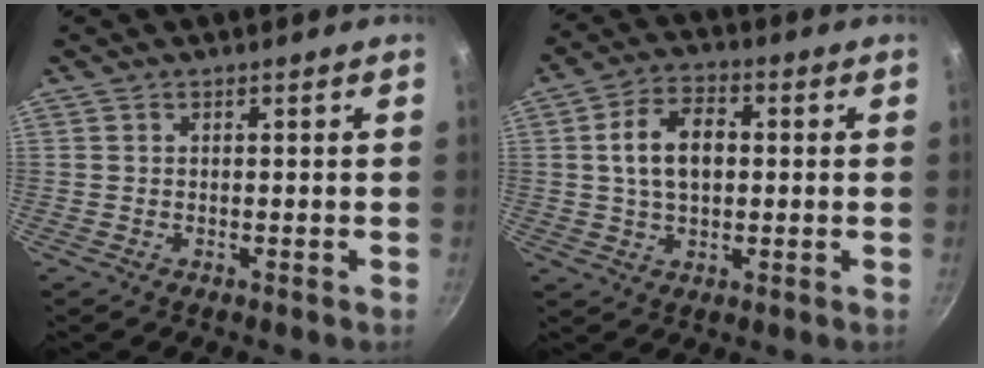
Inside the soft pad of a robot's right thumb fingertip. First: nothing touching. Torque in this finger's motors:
{"motor_torque": [-1.03, 1.20, 0.87, 0.41, 0.15]}